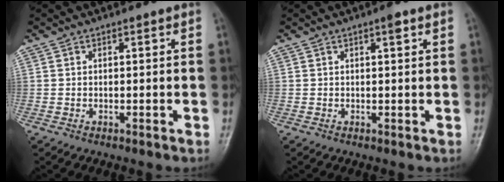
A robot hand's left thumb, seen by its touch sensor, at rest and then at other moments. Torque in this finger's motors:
{"motor_torque": [0.52, 0.16, 0.16, -0.32, 0.00]}